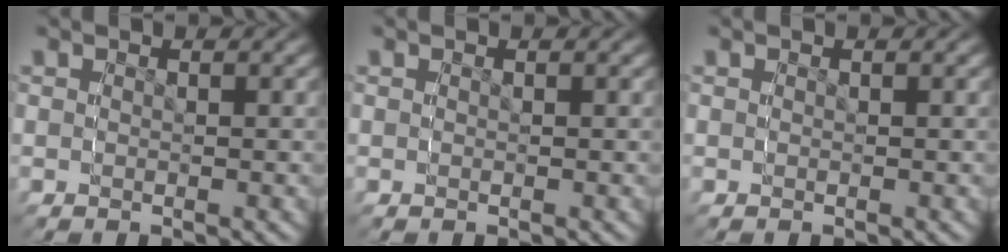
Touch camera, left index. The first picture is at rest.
{"total": 0.0}
{"total": 0.0}